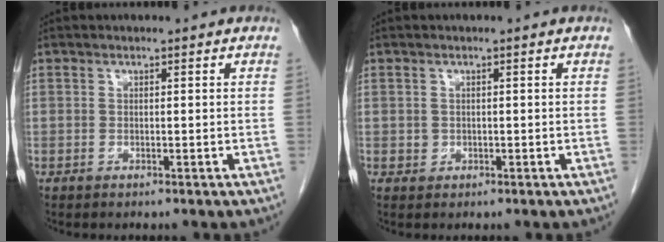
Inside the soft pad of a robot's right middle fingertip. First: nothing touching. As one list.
[{"total": 0.9, "force": [0.0, 0.9, 0.2], "torque": [-0.003, 0.002, 0.002]}]